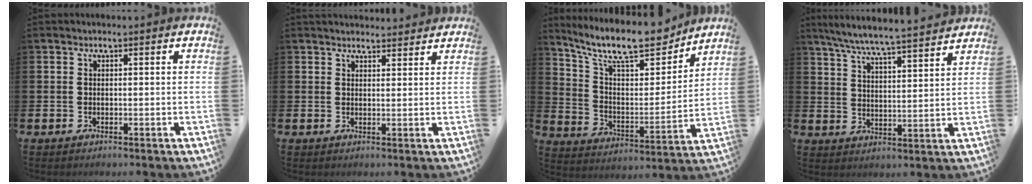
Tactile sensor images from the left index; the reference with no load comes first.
{"total": 2.5, "force": [2.5, 0.5, -0.1], "torque": [0.006, -0.016, 0.044]}
{"total": 12.6, "force": [10.7, 3.4, 5.7], "torque": [-0.134, -0.068, 0.185]}
{"total": 7.0, "force": [6.7, -0.1, 2.1], "torque": [-0.066, -0.048, 0.118]}